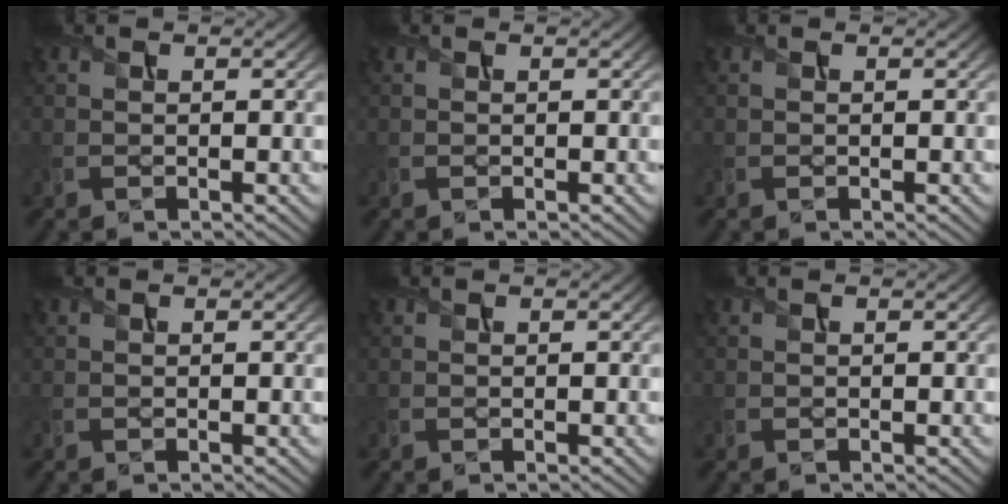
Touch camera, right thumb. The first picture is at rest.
{"total": 0.0}
{"total": 0.0}
{"total": 0.0}
{"total": 0.0}
{"total": 0.0}